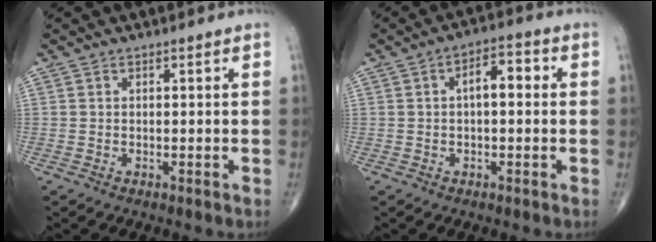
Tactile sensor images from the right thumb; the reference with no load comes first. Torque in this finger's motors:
{"motor_torque": [0.58, 1.93, 0.89, 0.12, 0.01]}